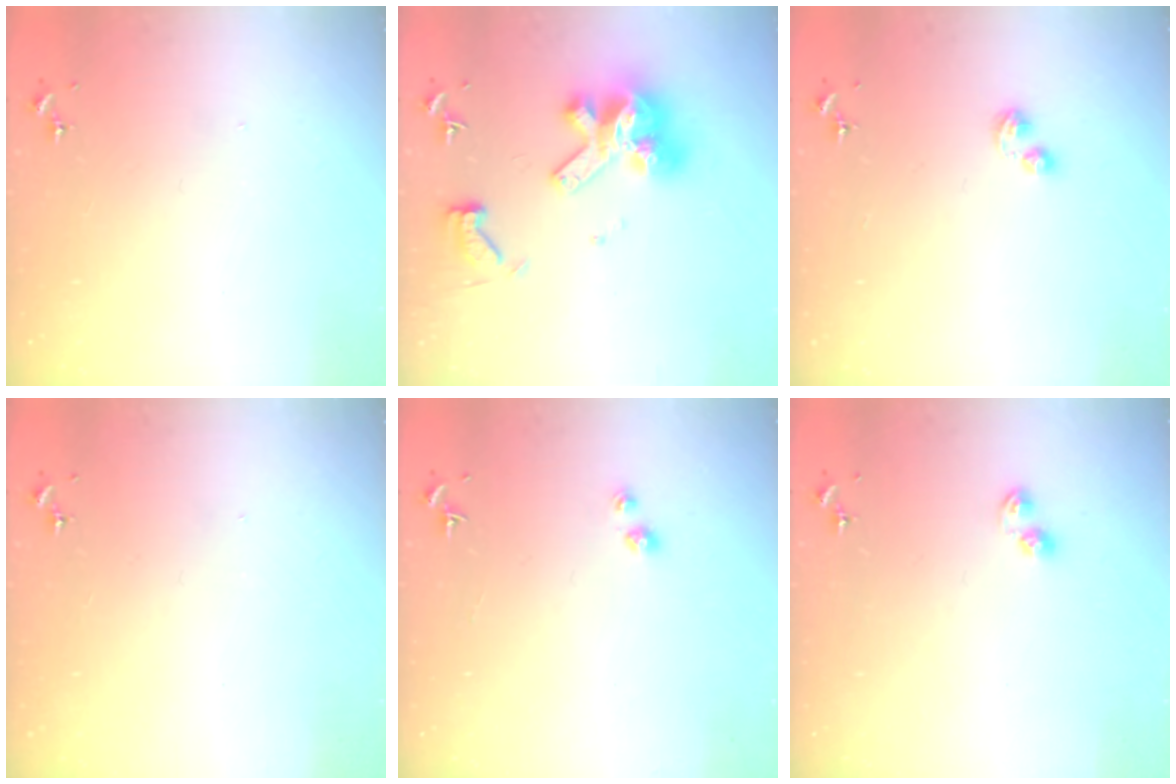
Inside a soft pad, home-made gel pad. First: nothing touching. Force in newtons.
{"total": 14.7, "press": 14.6, "slide": 1.8}
{"total": 3.2, "press": 3.2, "slide": 0.4}
{"total": 0.0}
{"total": 3.0, "press": 3.0, "slide": 0.5}
{"total": 3.3, "press": 3.3, "slide": 0.4}